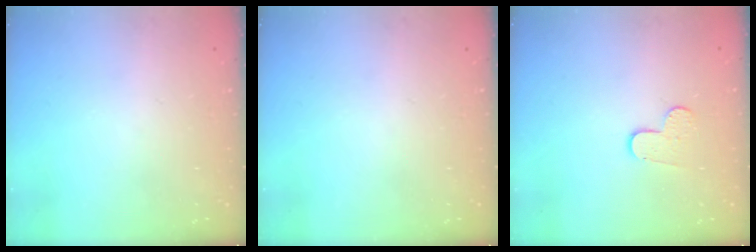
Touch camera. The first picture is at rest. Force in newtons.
{"total": 0.0}
{"total": 5.7, "press": 5.7, "slide": 0.5}